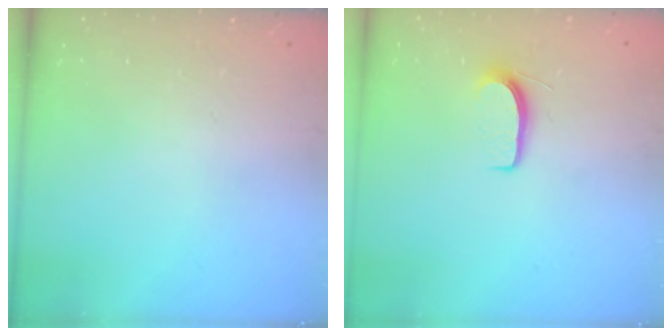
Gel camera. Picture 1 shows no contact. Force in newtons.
{"total": 6.1, "press": 6.0, "slide": 0.7}